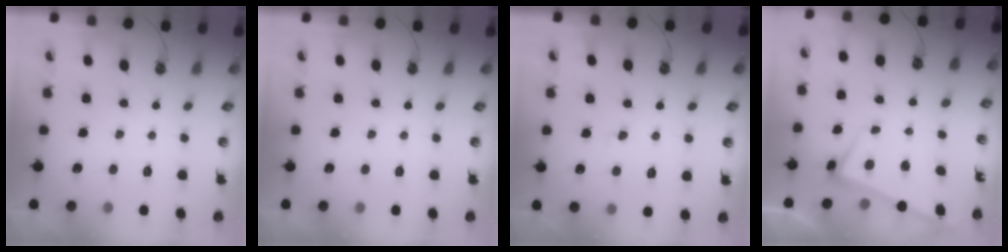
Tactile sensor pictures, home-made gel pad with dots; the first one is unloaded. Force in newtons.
{"total": 0.0}
{"total": 2.7, "press": 2.6, "slide": 0.9}
{"total": 2.6, "press": 2.5, "slide": 1.0}